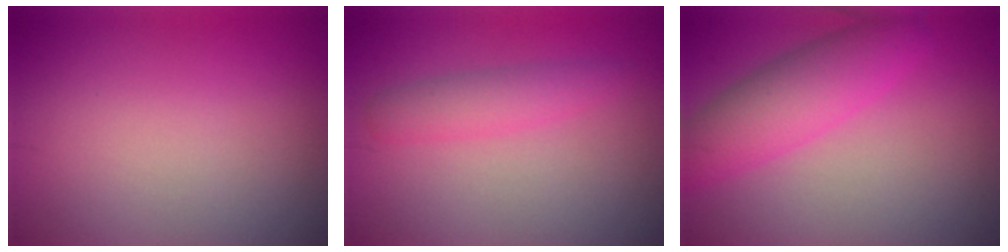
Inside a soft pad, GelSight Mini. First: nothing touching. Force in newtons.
{"total": 2.5, "press": 2.5, "slide": 0.0}
{"total": 5.3, "press": 5.3, "slide": 0.2}